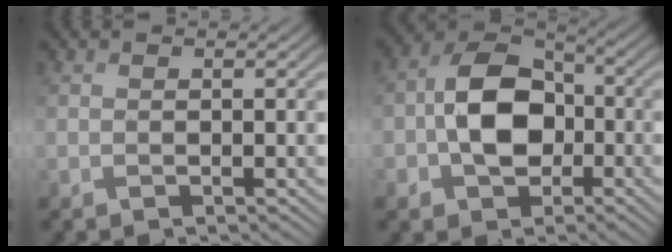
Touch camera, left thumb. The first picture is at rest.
{"total": 9.5, "force": [-1.4, 7.0, 6.3], "torque": [-0.118, 0.008, -0.042]}